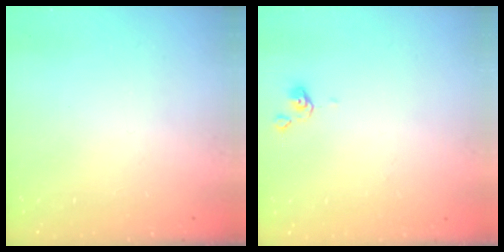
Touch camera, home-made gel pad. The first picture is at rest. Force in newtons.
{"total": 0.6, "press": 0.5, "slide": 0.2}